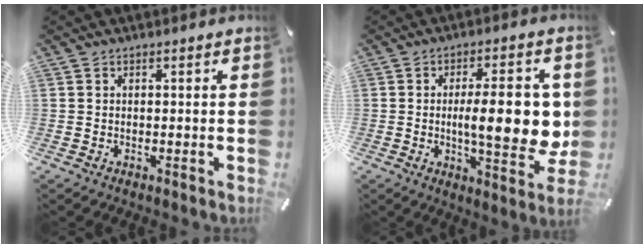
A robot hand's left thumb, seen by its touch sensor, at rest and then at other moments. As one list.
[{"total": 16.0, "force": [0.2, 4.1, 15.5], "torque": [-0.210, -0.014, 0.000]}]